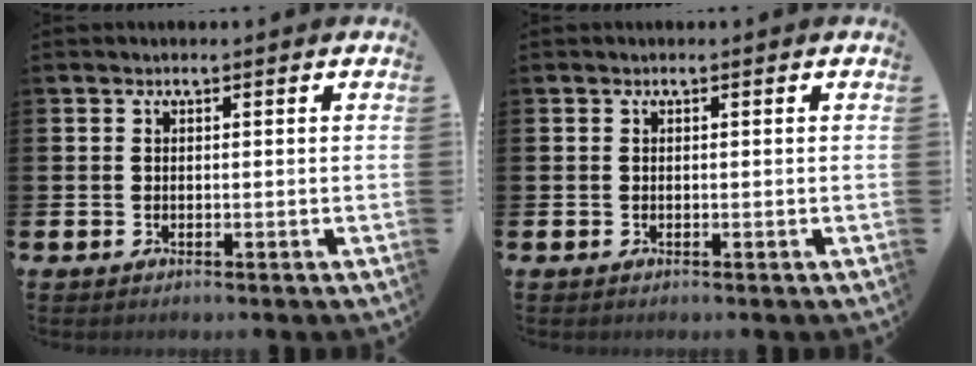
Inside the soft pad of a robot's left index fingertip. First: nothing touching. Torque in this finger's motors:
{"motor_torque": [0.00, 0.00, 0.00, 0.00]}